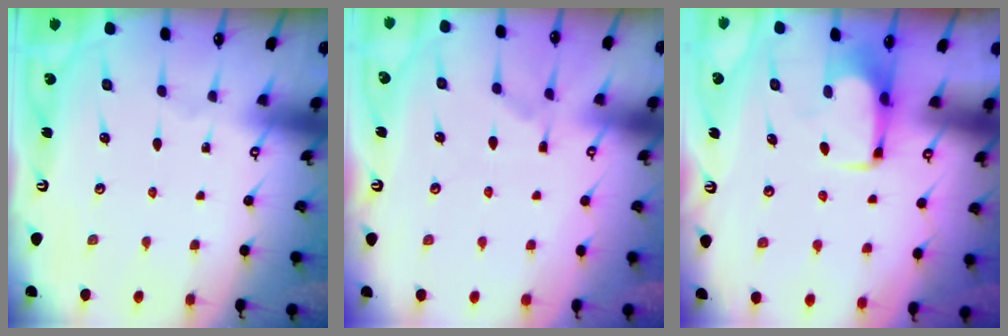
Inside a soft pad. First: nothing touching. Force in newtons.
{"total": 1.0, "press": 0.2, "slide": 1.0}
{"total": 1.6, "press": 1.5, "slide": 0.3}